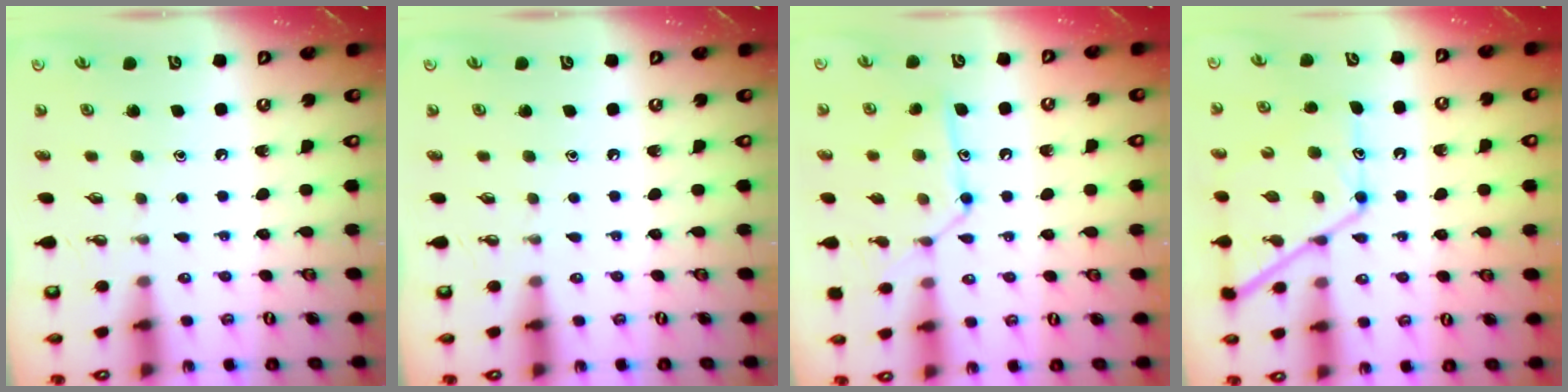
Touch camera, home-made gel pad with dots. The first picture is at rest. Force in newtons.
{"total": 0.0}
{"total": 13.7, "press": 13.7, "slide": 0.9}
{"total": 14.1, "press": 14.1, "slide": 1.2}